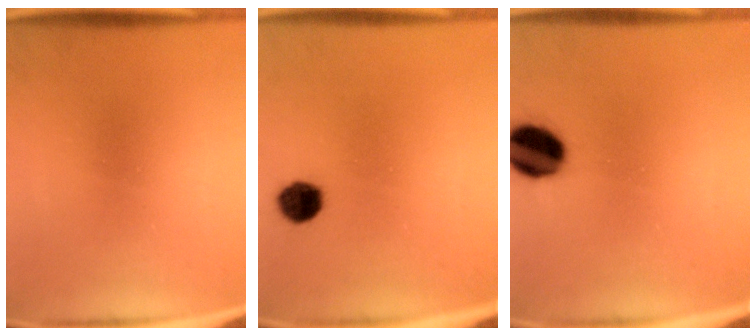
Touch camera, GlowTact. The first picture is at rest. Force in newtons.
{"total": 5.5}
{"total": 12.2}